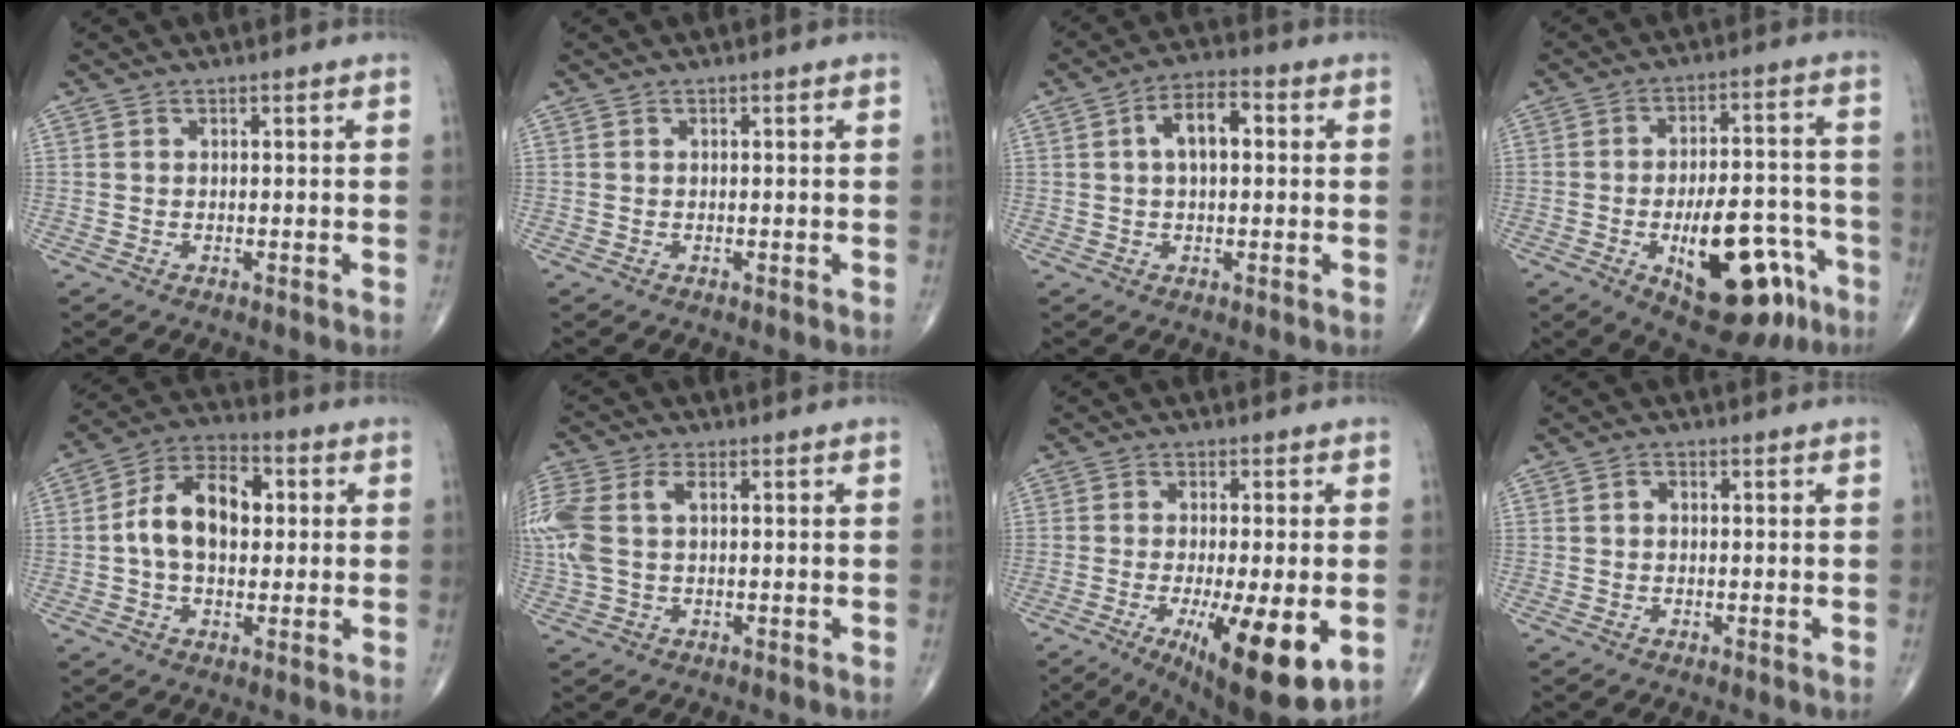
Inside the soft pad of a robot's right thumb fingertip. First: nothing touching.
{"total": 0.0}
{"total": 7.0, "force": [1.1, 3.6, 5.9], "torque": [-0.094, 0.017, 0.012]}
{"total": 19.1, "force": [-8.1, 8.6, 15.0], "torque": [-0.186, 0.044, -0.101]}
{"total": 12.3, "force": [0.9, 7.8, 9.5], "torque": [-0.153, 0.028, 0.006]}
{"total": 11.2, "force": [1.4, 6.8, 8.7], "torque": [-0.249, 0.025, 0.031]}
{"total": 16.0, "force": [-4.8, 4.2, 14.7], "torque": [-0.204, -0.020, -0.059]}
{"total": 1.0, "force": [0.0, 0.8, 0.7], "torque": [-0.007, 0.005, -0.004]}